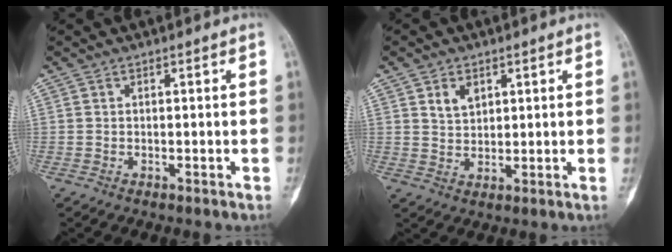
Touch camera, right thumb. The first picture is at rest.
{"total": 4.0, "force": [2.0, 2.7, 2.2], "torque": [-0.025, -0.015, 0.038]}